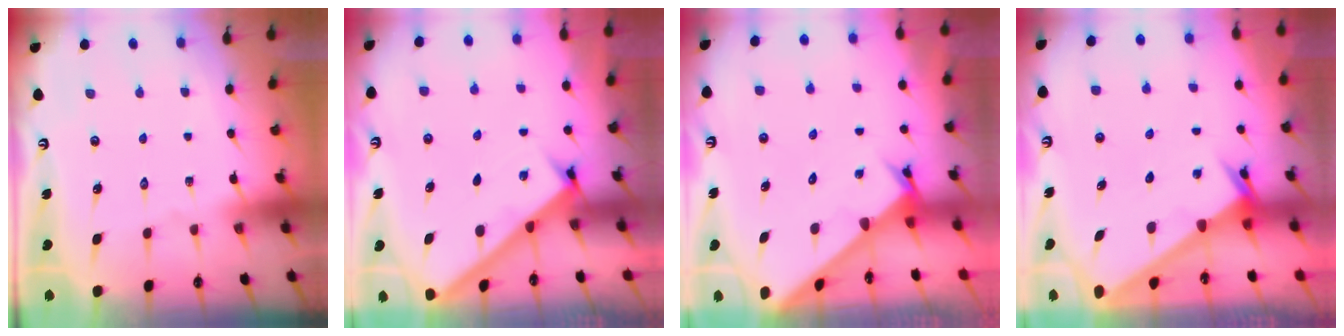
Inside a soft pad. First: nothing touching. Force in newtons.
{"total": 2.8, "press": 2.8, "slide": 0.3}
{"total": 2.4, "press": 2.4, "slide": 0.1}
{"total": 2.0, "press": 2.0, "slide": 0.2}